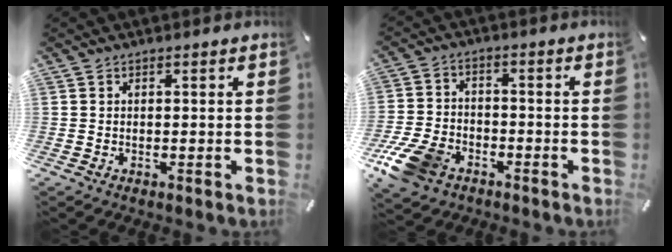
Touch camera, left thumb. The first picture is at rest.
{"total": 10.8, "force": [-6.3, 6.9, 5.3], "torque": [-0.118, 0.032, -0.117]}